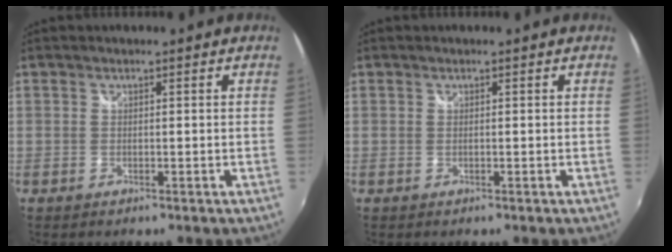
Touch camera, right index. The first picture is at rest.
{"total": 0.0}